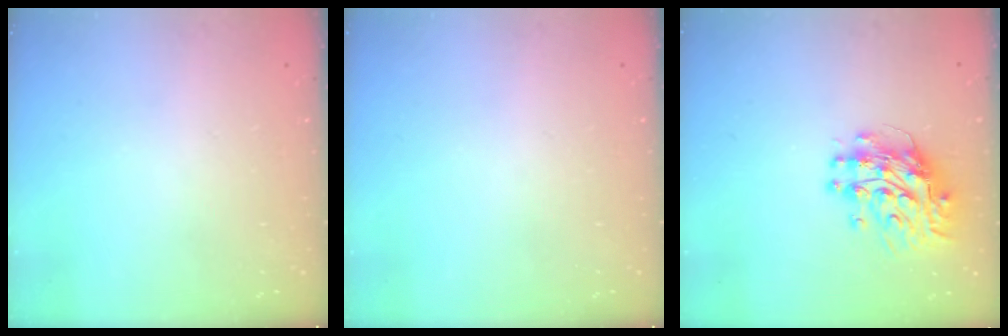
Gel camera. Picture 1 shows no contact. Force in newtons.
{"total": 0.0}
{"total": 10.7, "press": 10.7, "slide": 0.9}